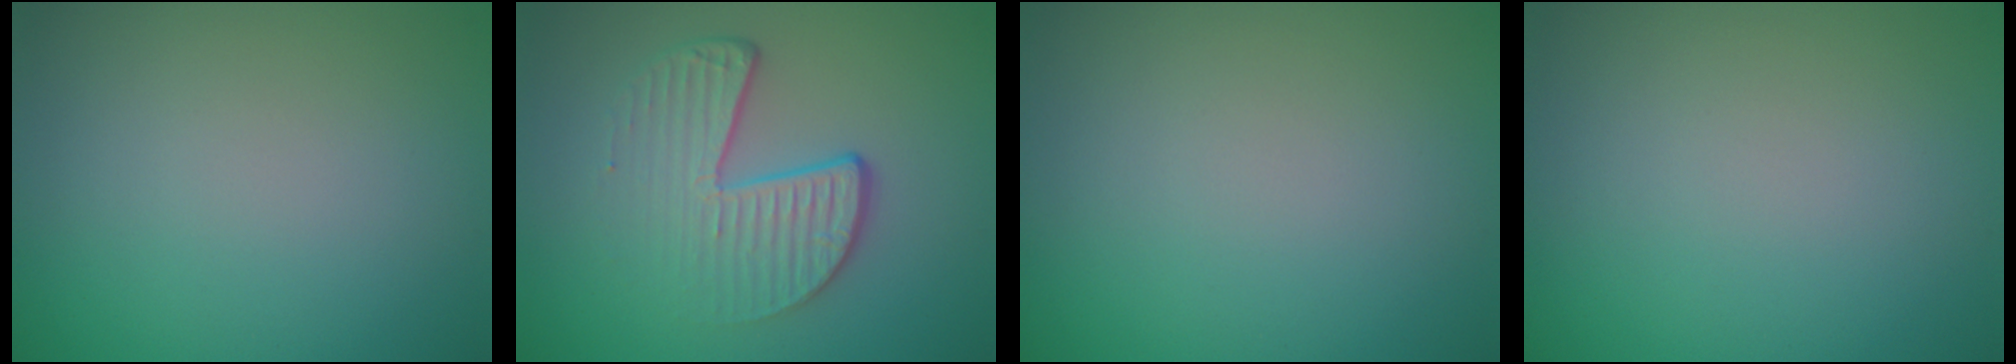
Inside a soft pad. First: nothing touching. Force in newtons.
{"total": 4.5, "press": 2.9, "slide": 3.4}
{"total": 0.0}
{"total": 0.0}